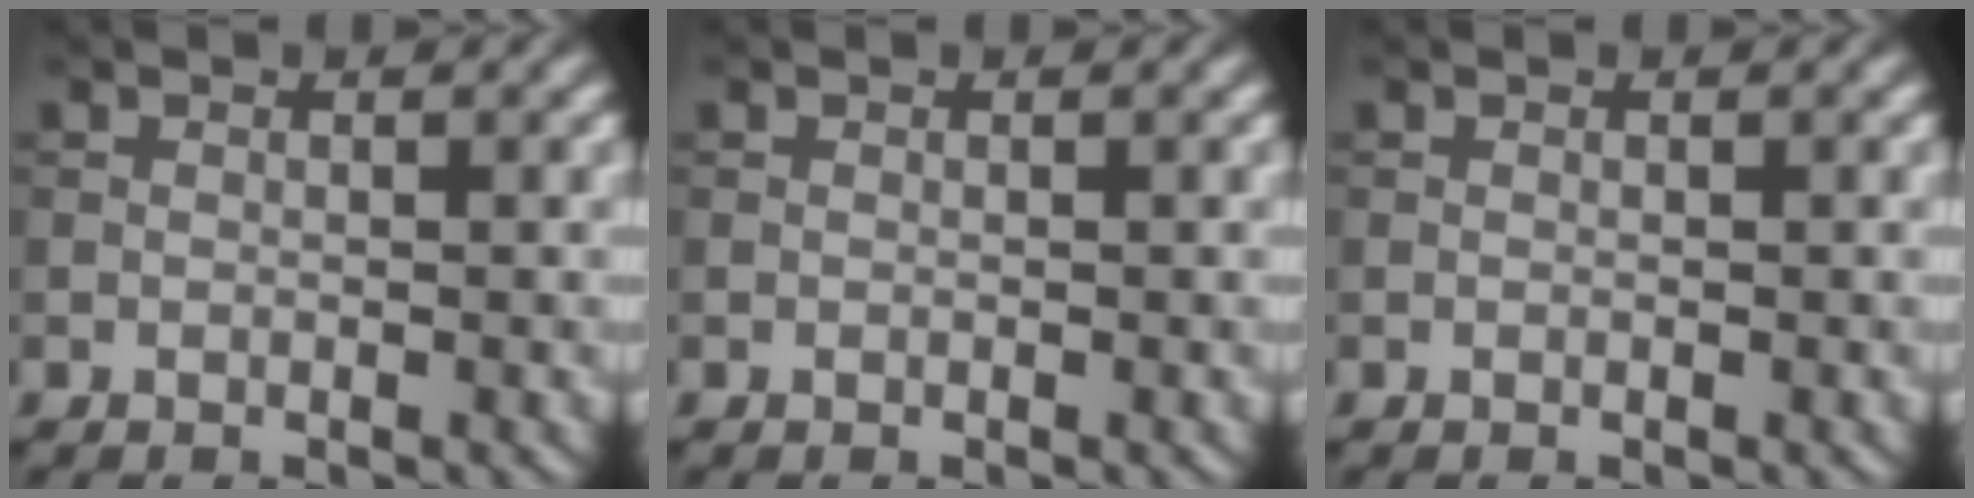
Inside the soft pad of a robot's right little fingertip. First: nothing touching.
{"total": 0.0}
{"total": 0.0}